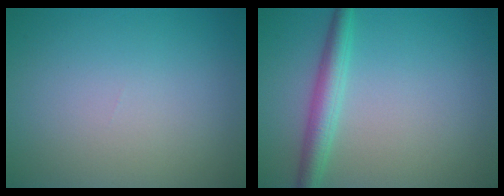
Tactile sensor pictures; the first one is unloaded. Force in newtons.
{"total": 3.0, "press": 3.0, "slide": 0.1}